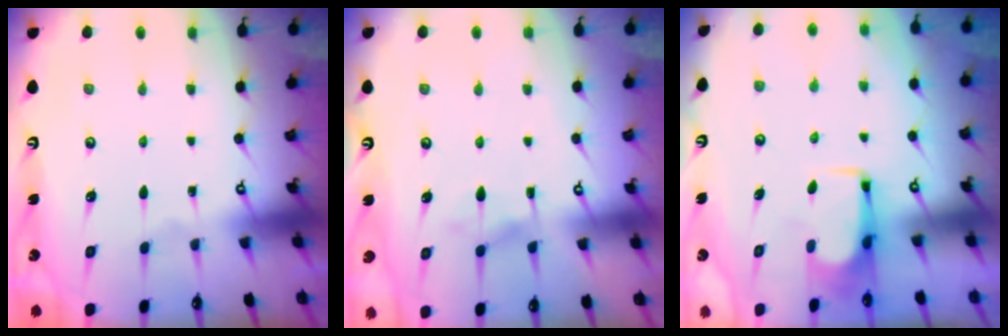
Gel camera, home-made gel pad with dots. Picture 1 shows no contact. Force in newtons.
{"total": 6.6, "press": 6.5, "slide": 0.6}
{"total": 3.9, "press": 3.8, "slide": 0.4}